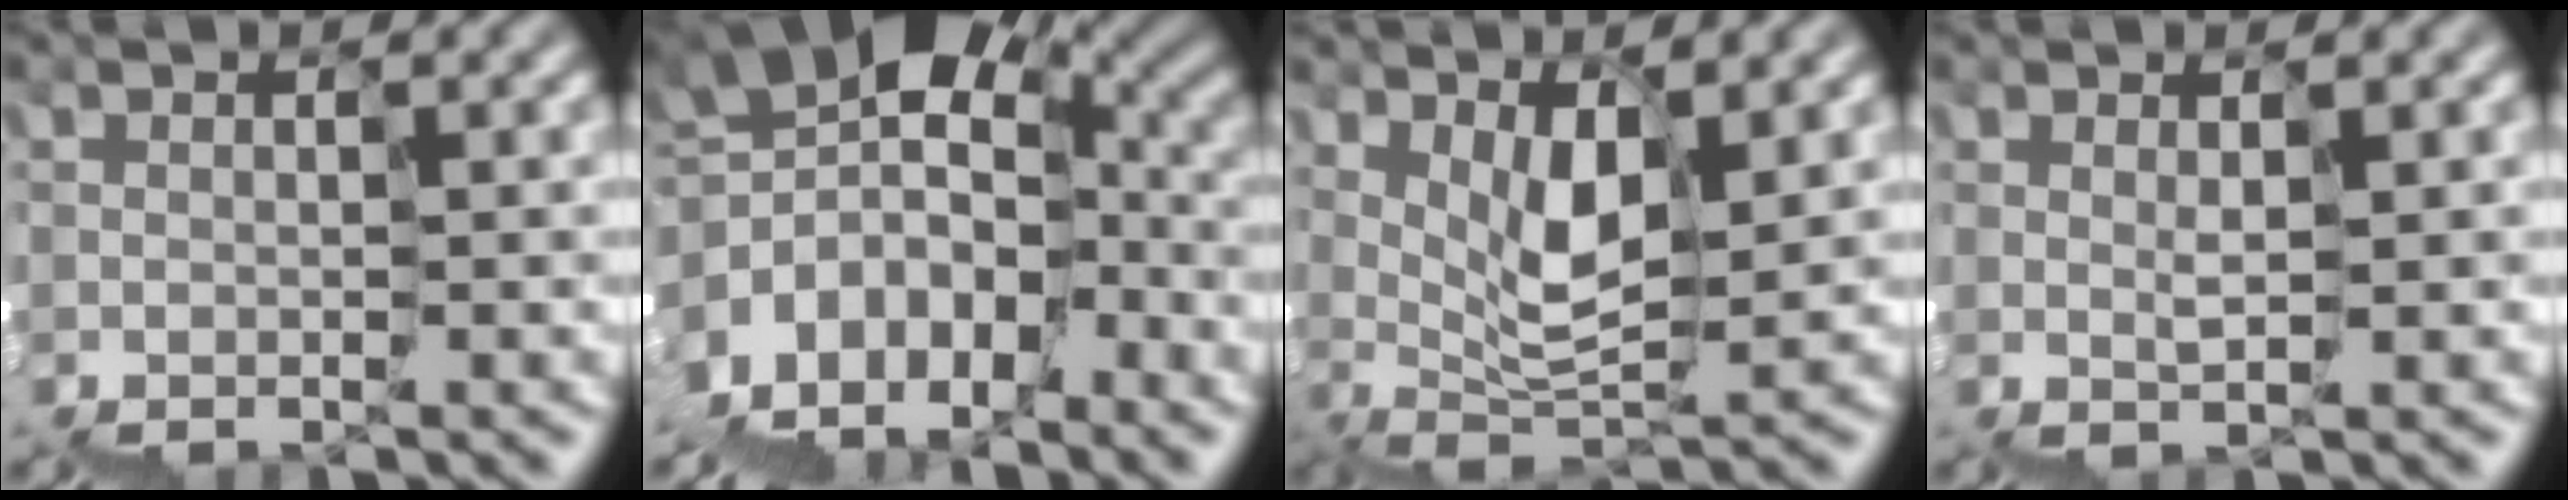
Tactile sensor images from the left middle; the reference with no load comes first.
{"total": 9.1, "force": [-3.2, 5.9, 6.2], "torque": [-0.142, 0.020, -0.061]}
{"total": 2.5, "force": [1.7, 0.8, 1.6], "torque": [-0.052, 0.004, 0.040]}
{"total": 1.1, "force": [0.8, -0.4, -0.6], "torque": [-0.004, 0.008, 0.017]}